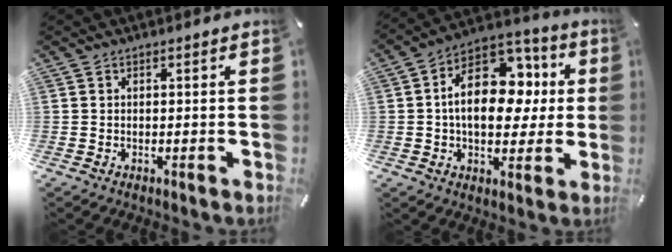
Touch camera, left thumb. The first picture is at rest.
{"total": 17.9, "force": [2.2, 12.4, 12.7], "torque": [-0.196, -0.002, 0.043]}